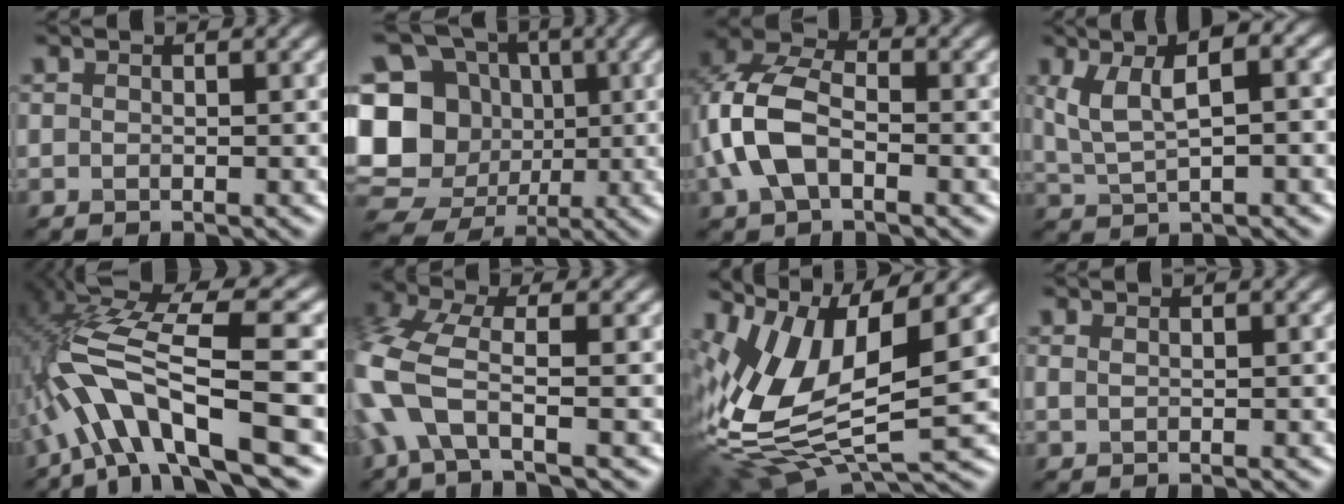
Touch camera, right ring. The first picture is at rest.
{"total": 16.2, "force": [-0.8, 14.7, 6.9], "torque": [-0.168, 0.022, -0.036]}
{"total": 6.7, "force": [-1.2, 4.1, 5.2], "torque": [-0.125, 0.013, -0.035]}
{"total": 6.5, "force": [2.0, 2.5, 5.7], "torque": [-0.108, 0.008, 0.035]}
{"total": 11.8, "force": [-2.7, 2.9, 11.1], "torque": [-0.201, 0.027, -0.046]}
{"total": 7.5, "force": [-2.1, 3.6, 6.3], "torque": [-0.152, 0.010, -0.063]}
{"total": 12.1, "force": [1.1, 5.4, 10.7], "torque": [-0.234, -0.010, 0.023]}
{"total": 0.6, "force": [0.3, 0.2, 0.5], "torque": [-0.008, 0.003, 0.004]}